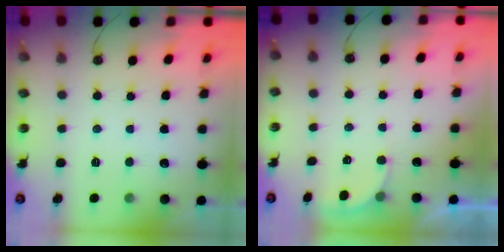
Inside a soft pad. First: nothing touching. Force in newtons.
{"total": 2.5, "press": 2.4, "slide": 0.7}